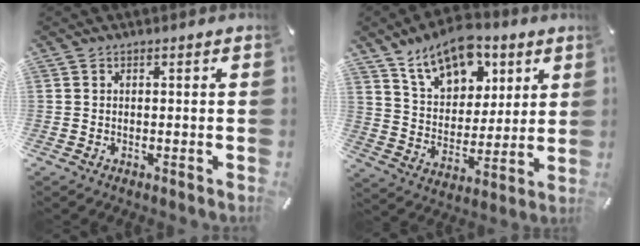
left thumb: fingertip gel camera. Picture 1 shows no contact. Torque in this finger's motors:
{"motor_torque": [2.23, 1.08, 0.79, -0.08, 0.16]}